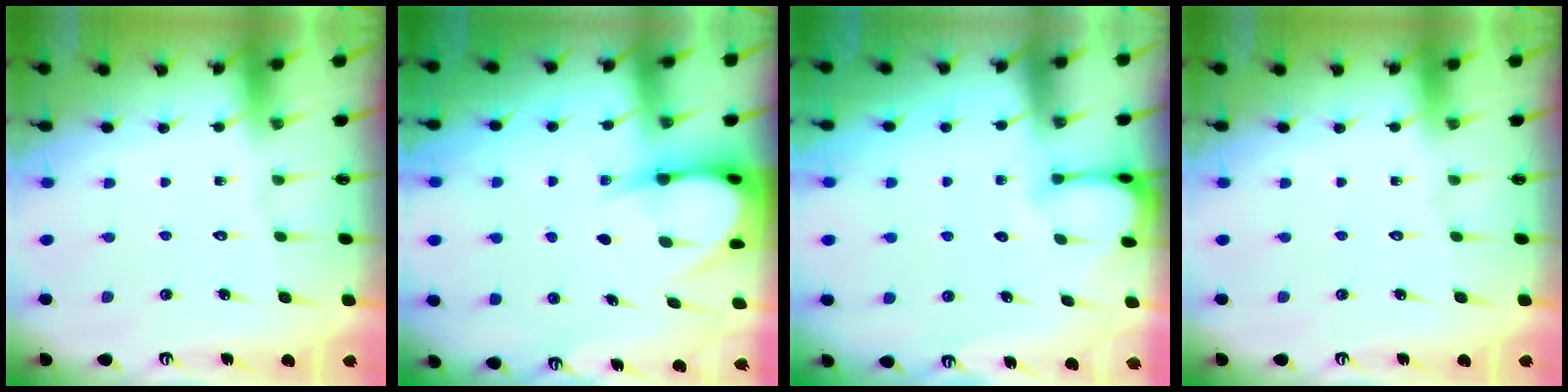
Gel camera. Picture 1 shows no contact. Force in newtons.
{"total": 6.4, "press": 6.3, "slide": 0.9}
{"total": 3.8, "press": 3.8, "slide": 0.4}
{"total": 0.0}